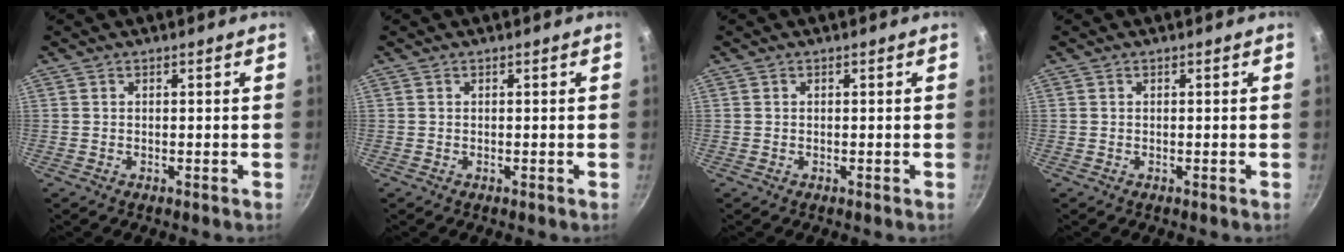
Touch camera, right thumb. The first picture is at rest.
{"total": 0.0}
{"total": 0.0}
{"total": 0.0}